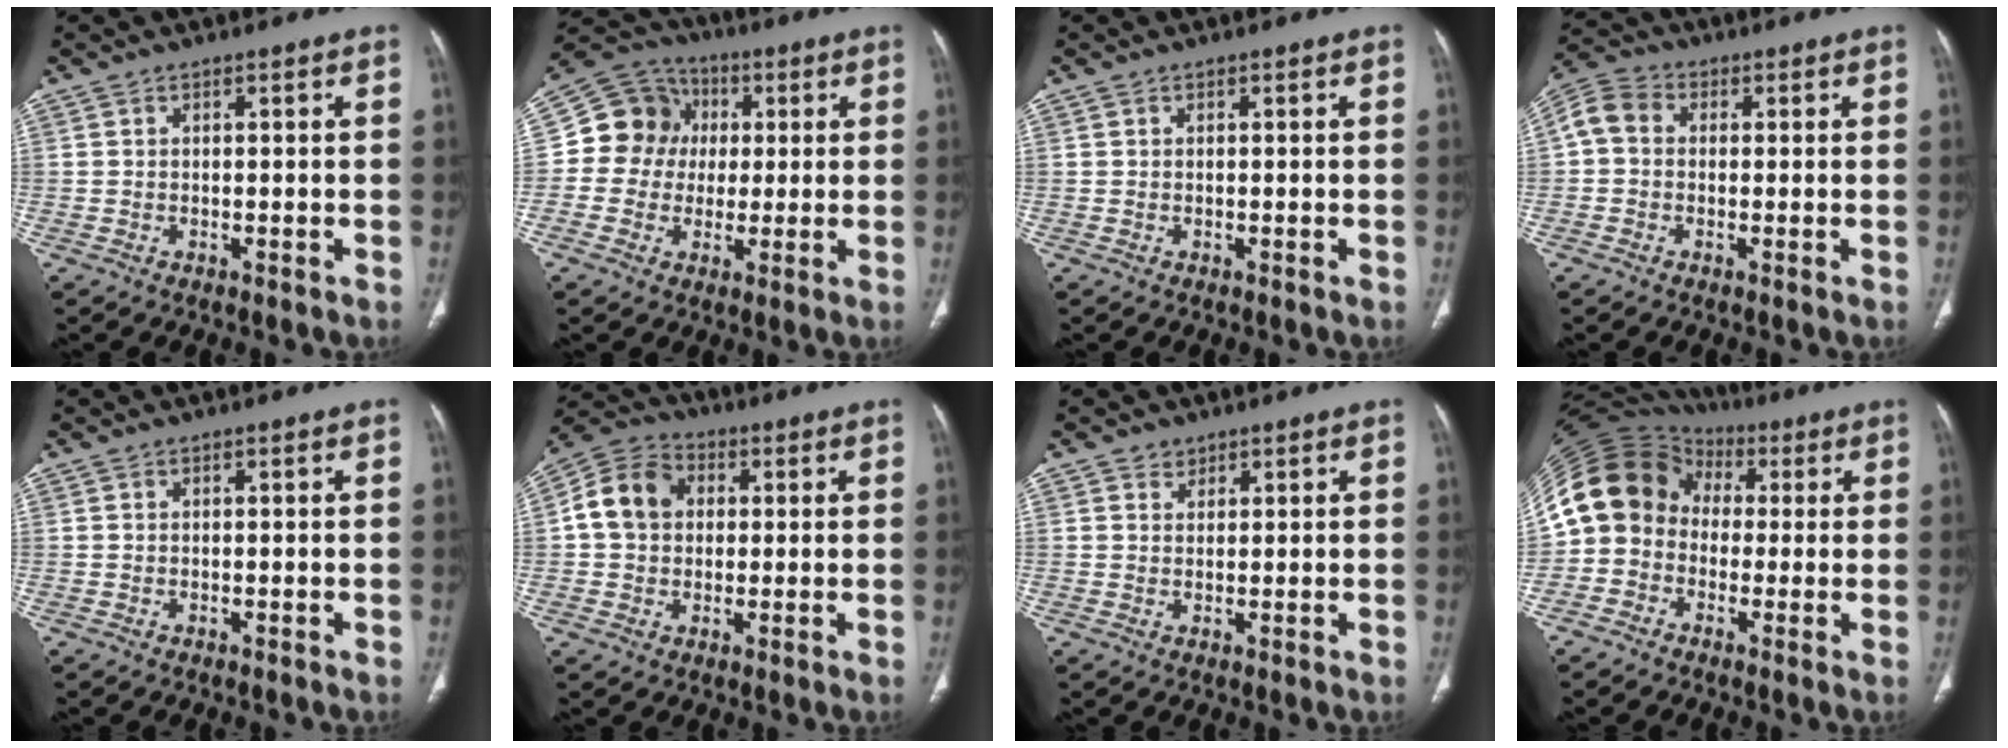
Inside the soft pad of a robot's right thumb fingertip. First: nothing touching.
{"total": 11.6, "force": [1.2, 10.7, 4.5], "torque": [-0.054, 0.019, 0.009]}
{"total": 0.0}
{"total": 6.0, "force": [0.3, 4.8, 3.5], "torque": [-0.066, 0.020, -0.006]}
{"total": 0.0}
{"total": 10.2, "force": [1.4, 8.3, 5.7], "torque": [-0.091, 0.021, 0.014]}
{"total": 1.7, "force": [1.1, 1.2, 0.1], "torque": [0.013, -0.006, 0.014]}
{"total": 14.1, "force": [0.1, 12.1, 7.2], "torque": [-0.127, 0.049, -0.010]}